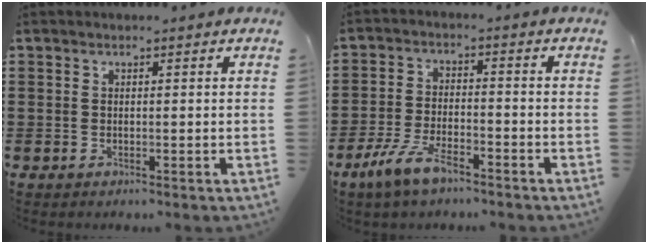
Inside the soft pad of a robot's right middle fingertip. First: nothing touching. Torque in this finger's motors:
{"motor_torque": [1.55, 0.01, 0.67, 0.12]}